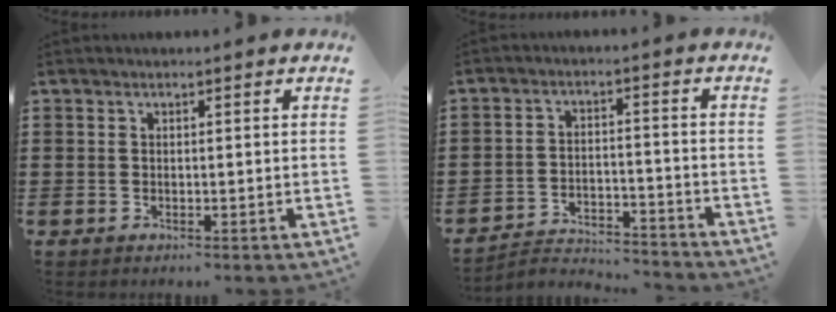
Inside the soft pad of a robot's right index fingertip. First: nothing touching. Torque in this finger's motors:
{"motor_torque": [0.17, 1.43, -1.05, -0.21]}